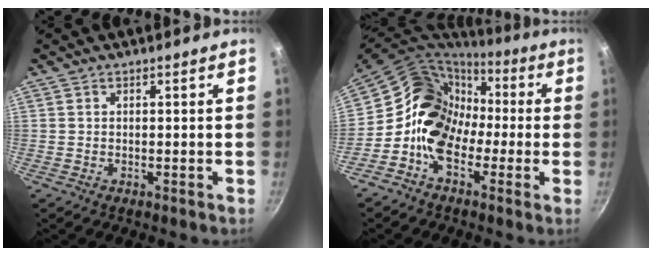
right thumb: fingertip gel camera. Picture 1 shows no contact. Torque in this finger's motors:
{"motor_torque": [1.05, 0.98, 1.28, -0.61, 0.09]}